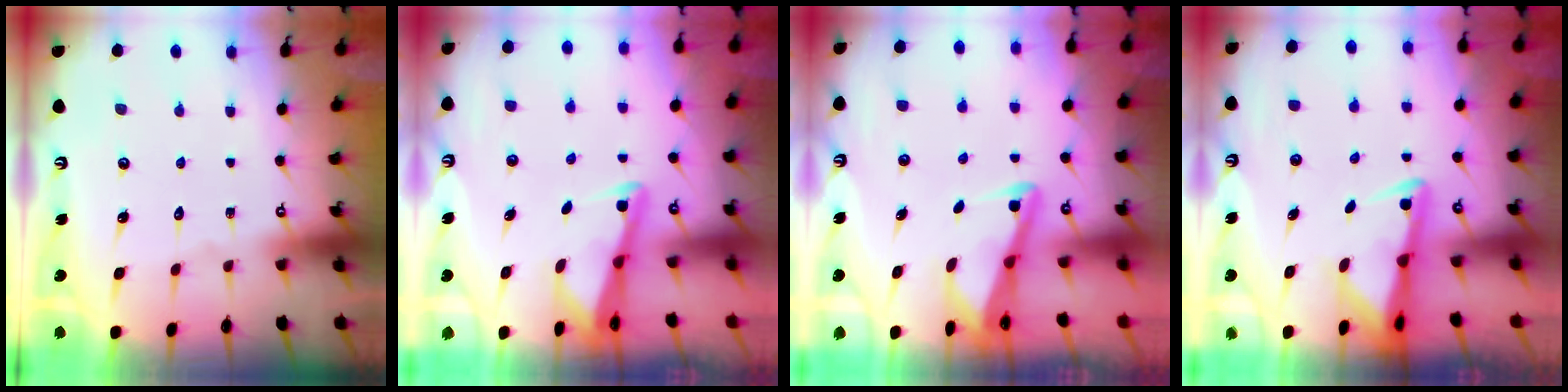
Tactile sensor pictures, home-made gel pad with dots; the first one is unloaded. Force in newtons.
{"total": 2.8, "press": 2.8, "slide": 0.2}
{"total": 2.9, "press": 2.8, "slide": 0.4}
{"total": 3.0, "press": 3.0, "slide": 0.7}